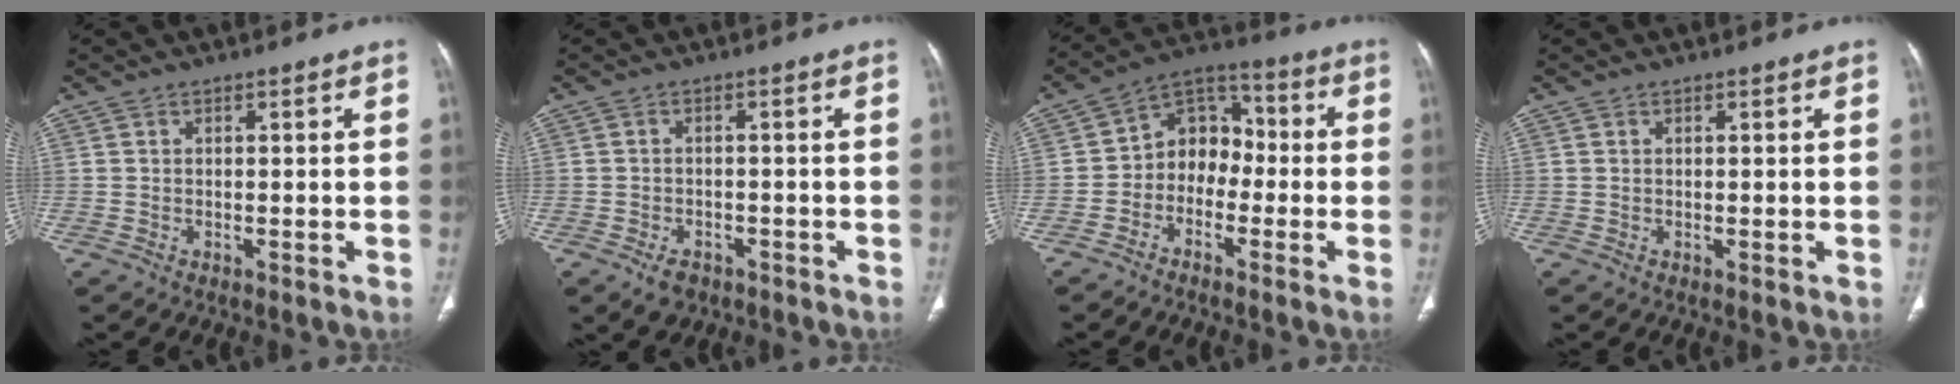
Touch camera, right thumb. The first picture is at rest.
{"total": 4.0, "force": [-2.4, 2.7, 1.8], "torque": [-0.025, 0.008, -0.031]}
{"total": 9.1, "force": [-2.1, 7.3, 5.0], "torque": [-0.043, 0.045, -0.056]}
{"total": 0.0}